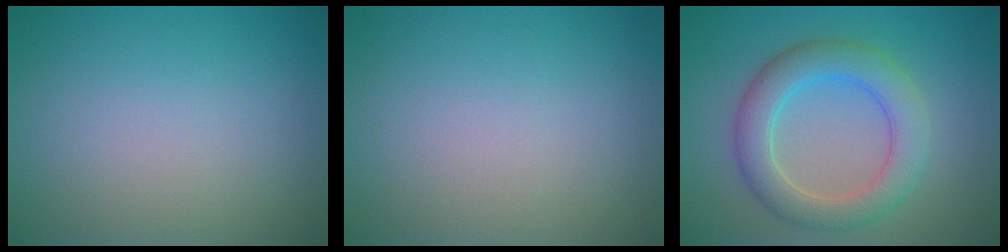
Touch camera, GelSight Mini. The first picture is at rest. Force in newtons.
{"total": 0.0}
{"total": 5.2, "press": 5.2, "slide": 0.4}